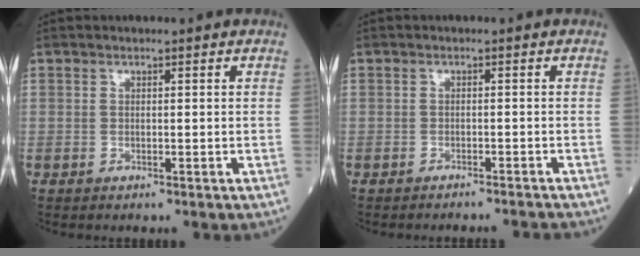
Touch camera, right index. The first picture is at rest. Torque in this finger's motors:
{"motor_torque": [-0.10, -0.05, -0.03, 0.02]}